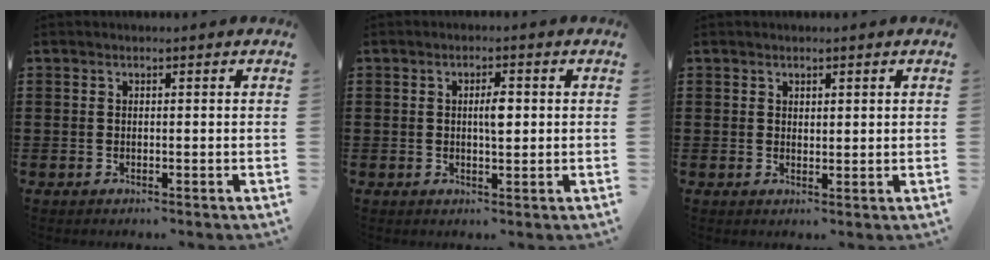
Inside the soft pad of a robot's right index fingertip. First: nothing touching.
{"total": 3.1, "force": [0.3, 0.9, 2.9], "torque": [-0.049, 0.000, 0.001]}
{"total": 1.0, "force": [0.9, 0.4, 0.2], "torque": [-0.005, 0.002, 0.016]}